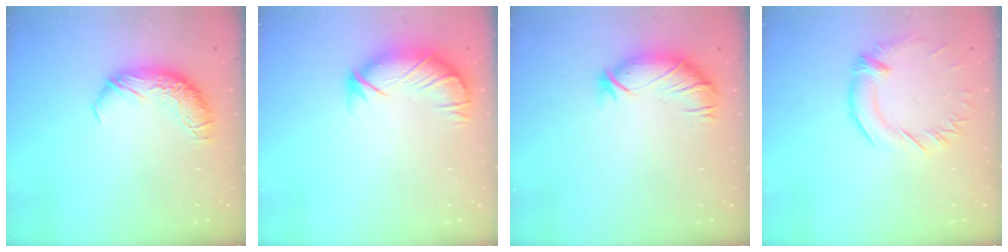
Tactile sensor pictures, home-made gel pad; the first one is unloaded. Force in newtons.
{"total": 3.9, "press": 3.3, "slide": 2.0}
{"total": 2.8, "press": 2.3, "slide": 1.6}
{"total": 1.4, "press": 0.7, "slide": 1.2}